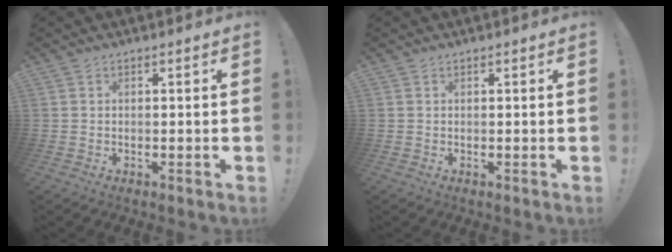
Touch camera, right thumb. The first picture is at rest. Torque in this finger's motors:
{"motor_torque": [0.01, 0.02, -0.03, 0.00, 0.00]}